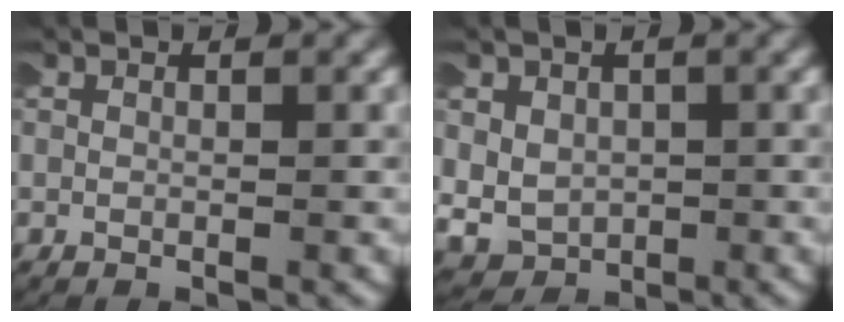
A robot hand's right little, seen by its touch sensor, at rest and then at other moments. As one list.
[{"total": 7.0, "force": [-1.3, 6.4, 2.6], "torque": [-0.087, -0.036, -0.010]}]